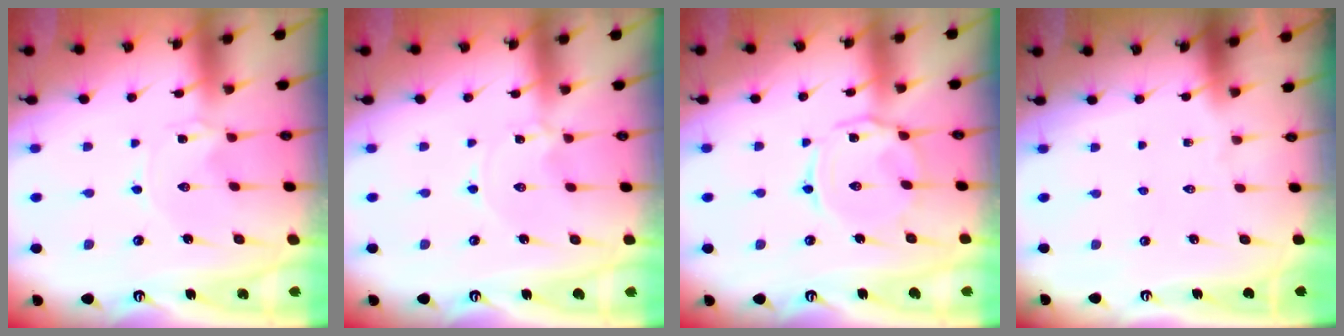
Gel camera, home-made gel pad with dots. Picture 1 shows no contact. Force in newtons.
{"total": 0.0}
{"total": 6.5, "press": 6.5, "slide": 0.5}
{"total": 0.0}